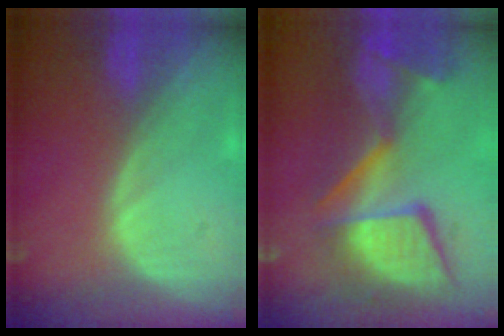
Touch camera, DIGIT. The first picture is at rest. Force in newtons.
{"total": 12.6, "press": 11.2, "slide": 5.8}